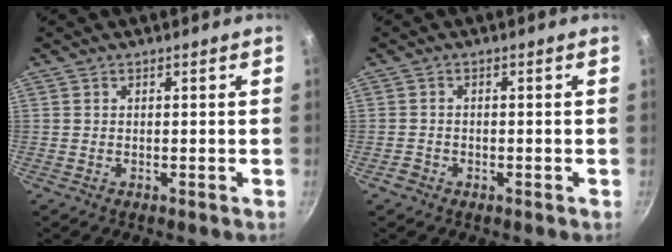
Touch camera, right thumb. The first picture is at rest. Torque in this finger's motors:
{"motor_torque": [0.65, 0.09, -0.40, -0.01, -0.02]}